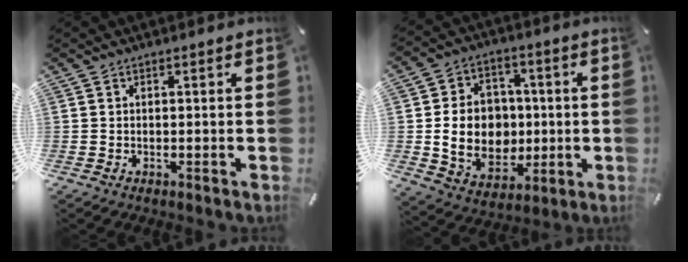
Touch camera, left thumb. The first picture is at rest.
{"total": 14.7, "force": [-0.4, 12.2, 8.1], "torque": [-0.161, 0.007, 0.005]}